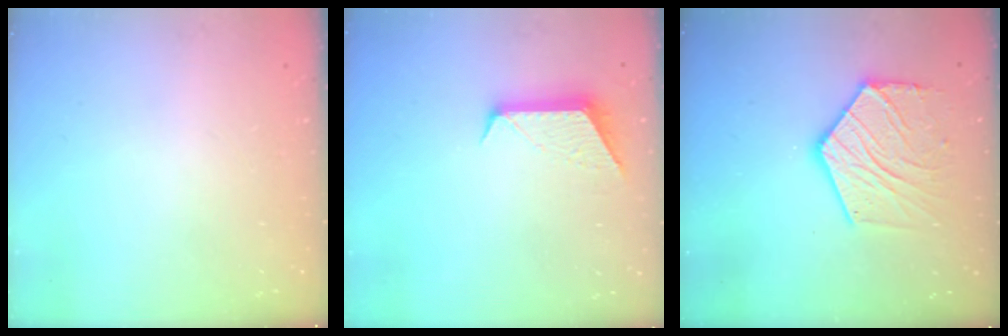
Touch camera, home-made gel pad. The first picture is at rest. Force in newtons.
{"total": 9.4, "press": 9.4, "slide": 0.5}
{"total": 14.8, "press": 14.8, "slide": 0.8}